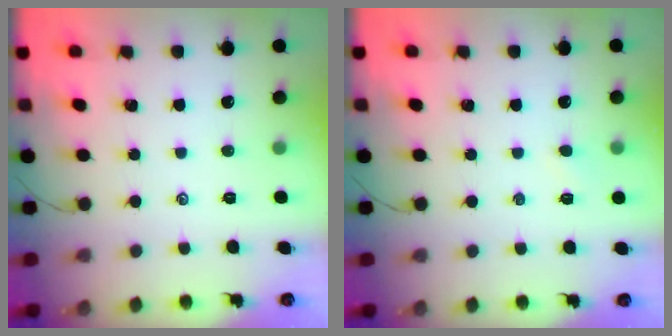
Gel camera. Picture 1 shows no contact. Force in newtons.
{"total": 2.5, "press": 2.3, "slide": 0.8}